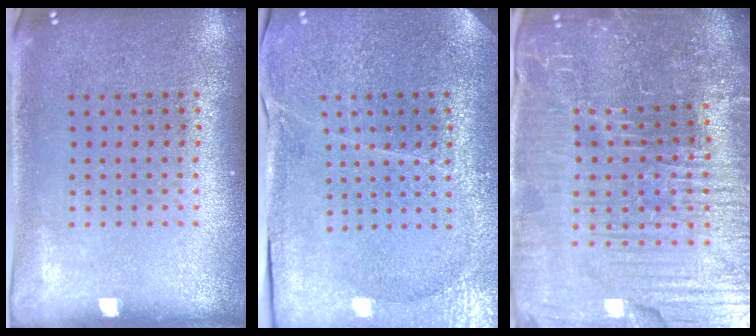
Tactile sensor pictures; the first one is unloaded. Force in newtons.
{"total": 3.7, "press": 3.5, "slide": 1.0}
{"total": 7.0, "press": 6.3, "slide": 3.2}